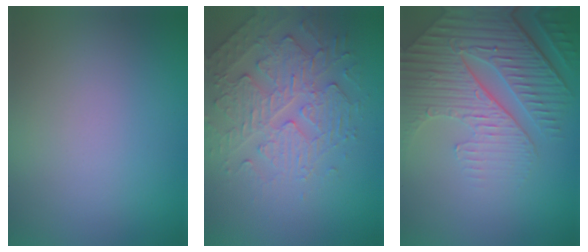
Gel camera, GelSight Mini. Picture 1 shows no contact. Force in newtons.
{"total": 4.8, "press": 3.6, "slide": 3.2}
{"total": 7.6, "press": 5.7, "slide": 5.1}